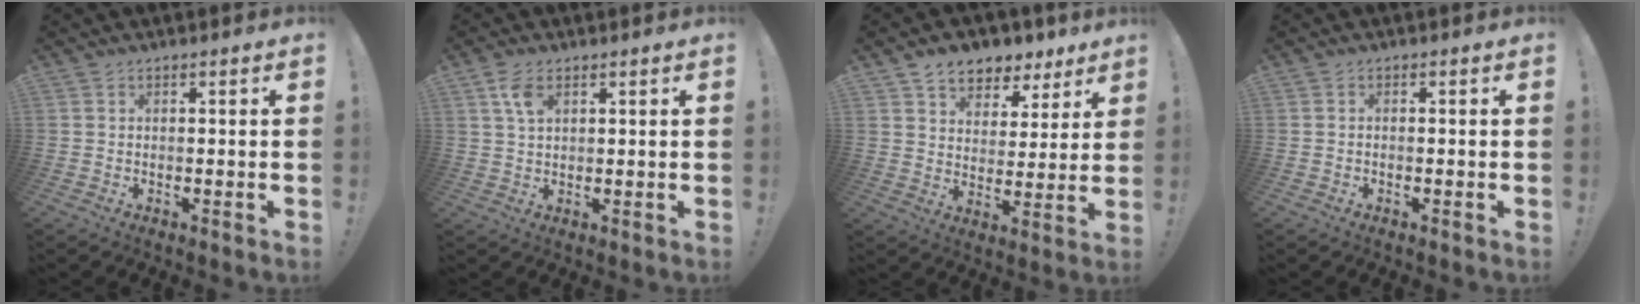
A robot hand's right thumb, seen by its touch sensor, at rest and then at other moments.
{"total": 4.9, "force": [2.4, 2.5, 3.5], "torque": [-0.059, -0.007, 0.043]}
{"total": 8.5, "force": [6.3, 5.1, 2.5], "torque": [-0.032, -0.049, 0.117]}
{"total": 0.5, "force": [-0.5, 0.1, 0.2], "torque": [-0.004, 0.001, -0.008]}